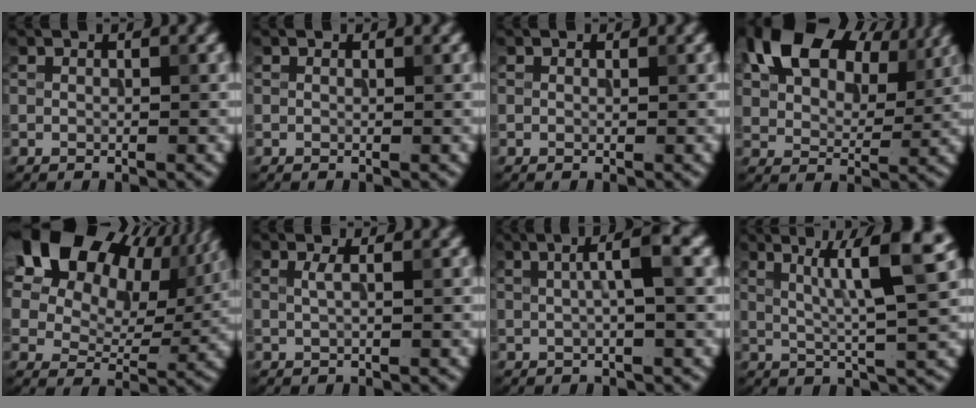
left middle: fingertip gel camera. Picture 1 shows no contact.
{"total": 0.0}
{"total": 0.0}
{"total": 12.5, "force": [6.4, 7.3, 8.0], "torque": [-0.157, 0.023, 0.110]}
{"total": 20.9, "force": [10.8, 14.1, 11.1], "torque": [-0.240, 0.076, 0.187]}
{"total": 1.1, "force": [0.3, 0.3, 1.0], "torque": [-0.017, 0.001, 0.003]}
{"total": 4.1, "force": [0.8, 0.7, 4.0], "torque": [-0.056, 0.012, 0.009]}
{"total": 7.6, "force": [2.9, 1.1, 7.0], "torque": [-0.105, 0.011, 0.051]}